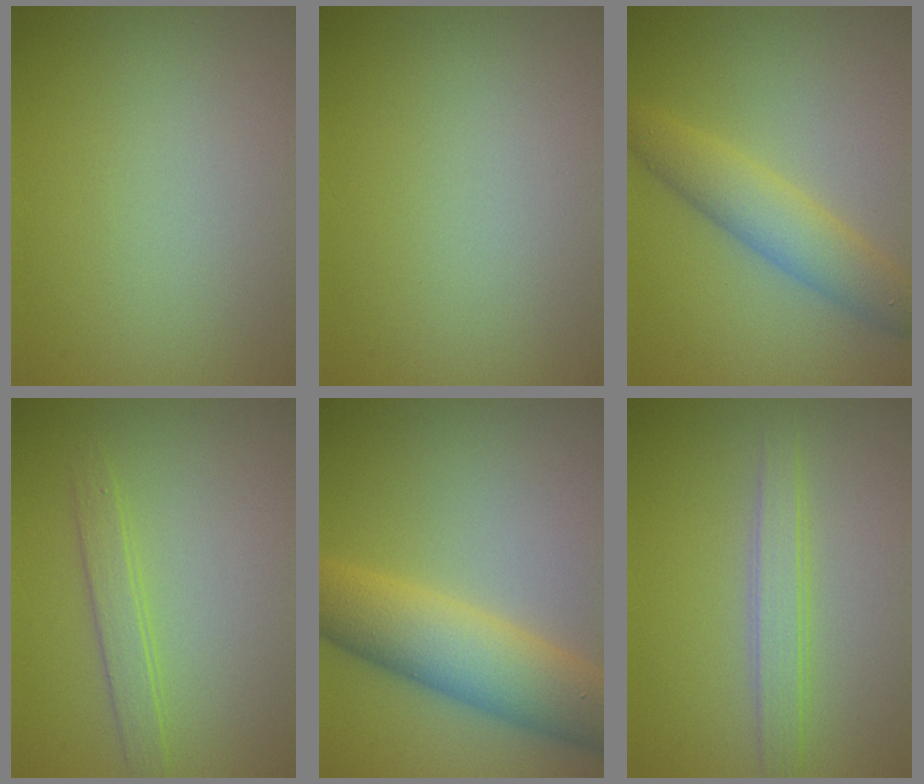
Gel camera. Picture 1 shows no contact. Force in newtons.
{"total": 0.0}
{"total": 4.1, "press": 4.1, "slide": 0.1}
{"total": 1.9, "press": 1.9, "slide": 0.1}
{"total": 7.8, "press": 7.8, "slide": 0.4}
{"total": 2.5, "press": 2.5, "slide": 0.2}